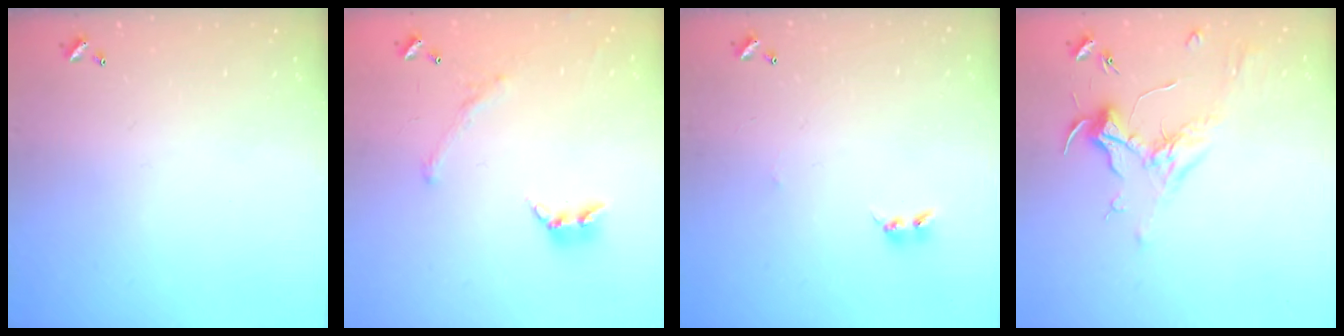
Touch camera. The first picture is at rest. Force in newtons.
{"total": 1.5, "press": 1.0, "slide": 1.2}
{"total": 2.5, "press": 2.5, "slide": 0.4}
{"total": 2.0, "press": 1.9, "slide": 0.6}